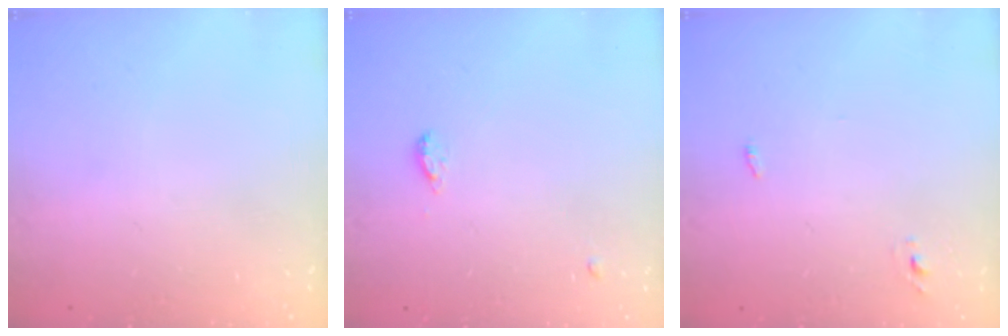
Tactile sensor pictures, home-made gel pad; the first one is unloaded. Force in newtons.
{"total": 8.1, "press": 5.6, "slide": 5.8}
{"total": 2.7, "press": 2.6, "slide": 0.8}